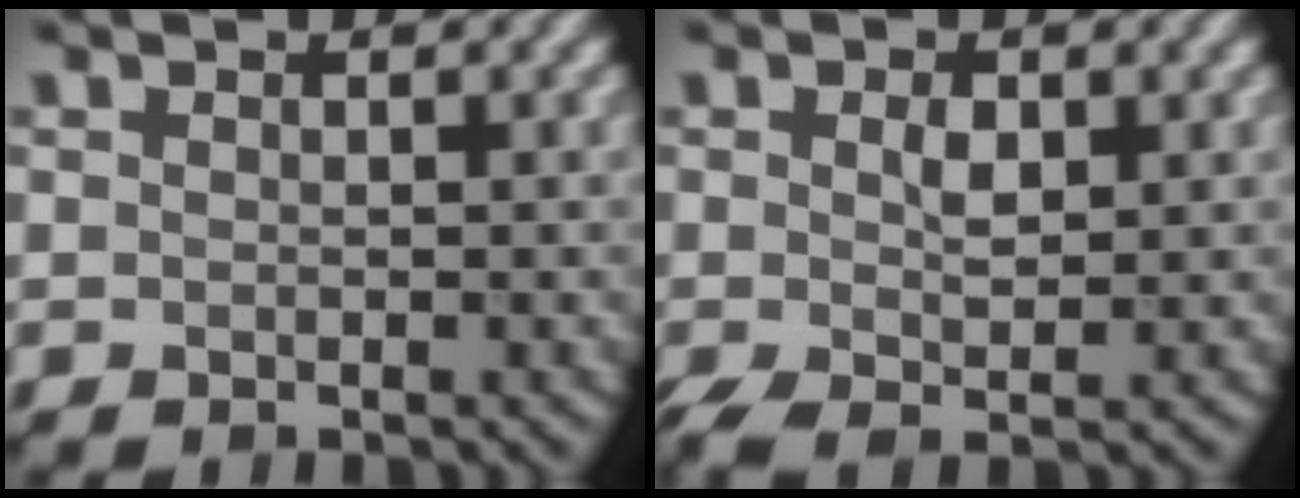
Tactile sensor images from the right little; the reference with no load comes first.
{"total": 3.1, "force": [0.0, 1.5, 2.7], "torque": [-0.060, -0.004, 0.002]}